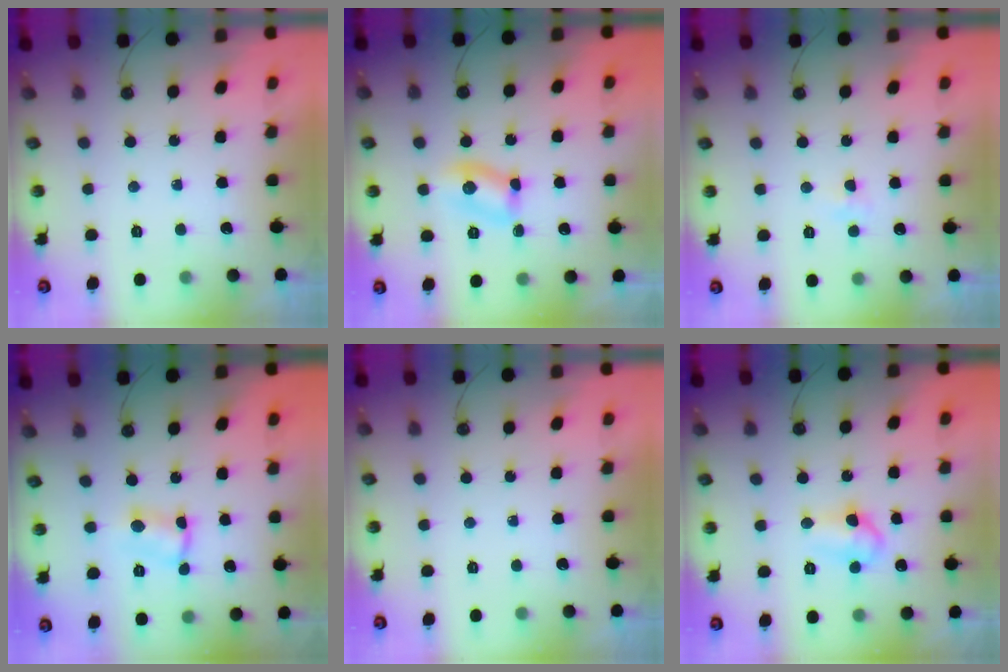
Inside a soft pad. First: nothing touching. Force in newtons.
{"total": 5.1, "press": 5.1, "slide": 0.5}
{"total": 3.5, "press": 3.4, "slide": 0.6}
{"total": 2.3, "press": 2.3, "slide": 0.1}
{"total": 0.0}
{"total": 7.4, "press": 7.3, "slide": 1.3}